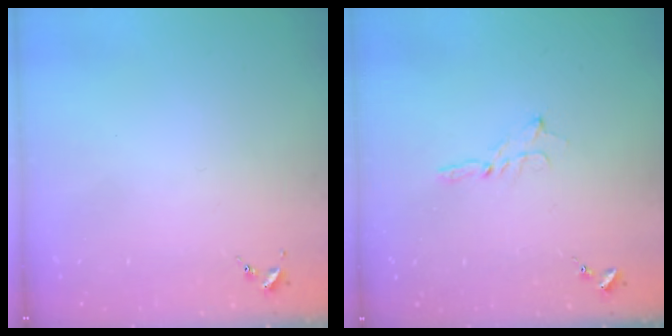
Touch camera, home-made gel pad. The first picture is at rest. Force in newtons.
{"total": 2.3, "press": 2.3, "slide": 0.2}